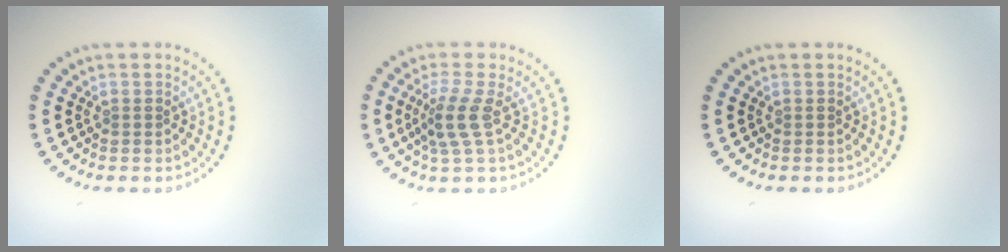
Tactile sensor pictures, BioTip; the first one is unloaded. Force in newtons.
{"total": 2.9, "press": 2.4, "slide": 1.7}
{"total": 0.0}